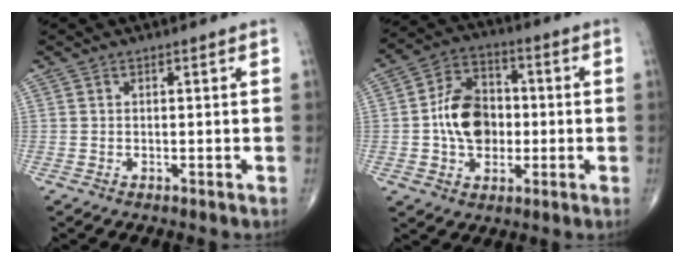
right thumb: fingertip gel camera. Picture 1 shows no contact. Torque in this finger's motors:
{"motor_torque": [1.07, 1.29, 0.60, -0.56, 0.07]}